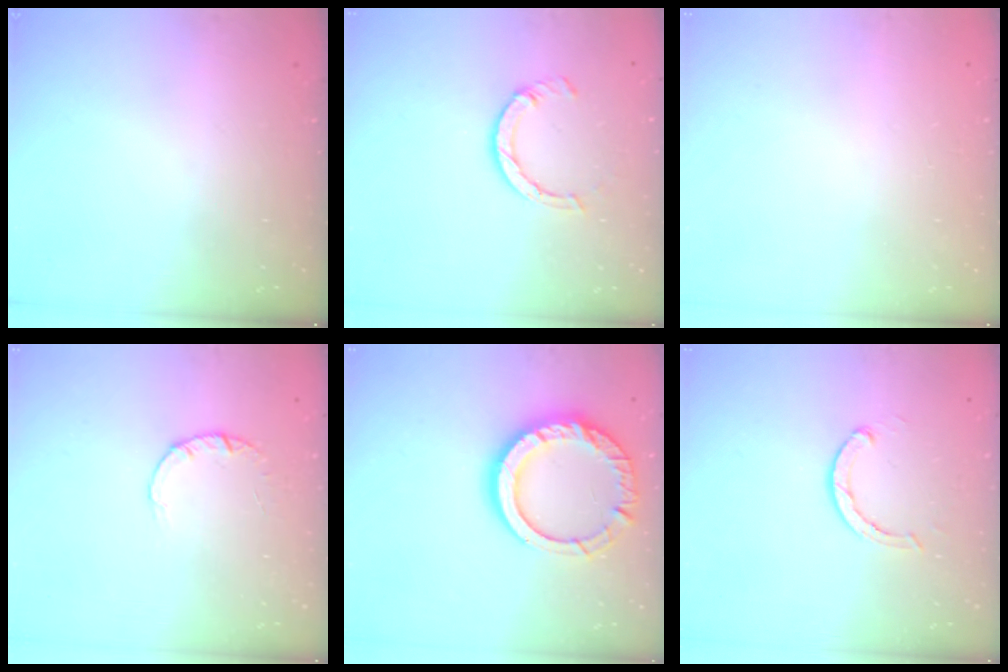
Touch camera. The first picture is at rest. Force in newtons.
{"total": 5.8, "press": 5.8, "slide": 0.8}
{"total": 2.6, "press": 2.6, "slide": 0.2}
{"total": 1.8, "press": 1.8, "slide": 0.1}
{"total": 16.7, "press": 16.7, "slide": 1.4}
{"total": 2.9, "press": 2.9, "slide": 0.5}